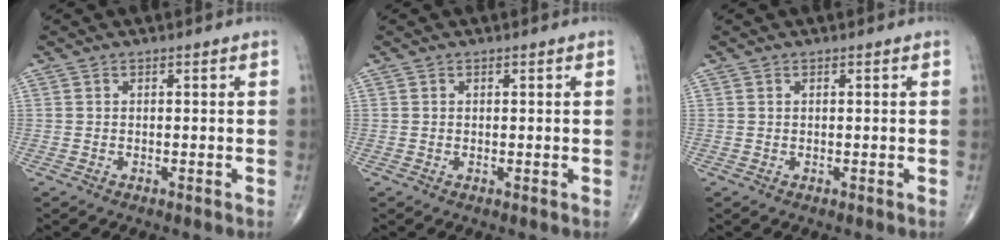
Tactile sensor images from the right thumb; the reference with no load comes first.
{"total": 0.0}
{"total": 0.0}